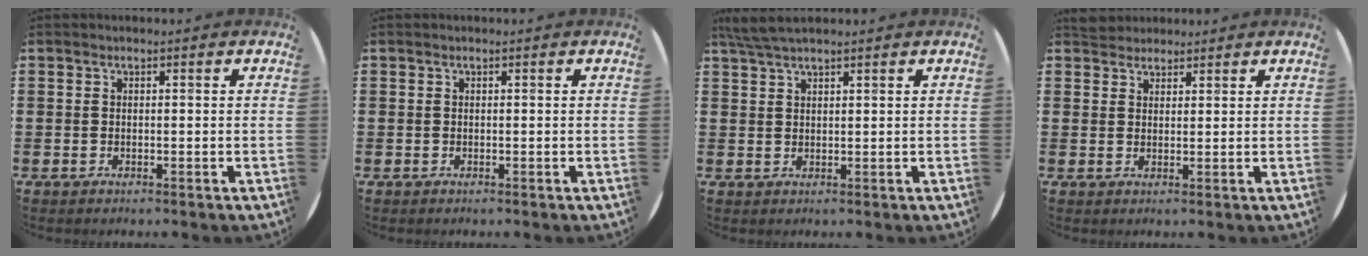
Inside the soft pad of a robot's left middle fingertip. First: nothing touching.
{"total": 0.0}
{"total": 3.1, "force": [2.7, 0.4, 1.6], "torque": [-0.036, 0.003, 0.051]}
{"total": 2.5, "force": [2.4, 0.7, -0.1], "torque": [-0.002, 0.001, 0.047]}